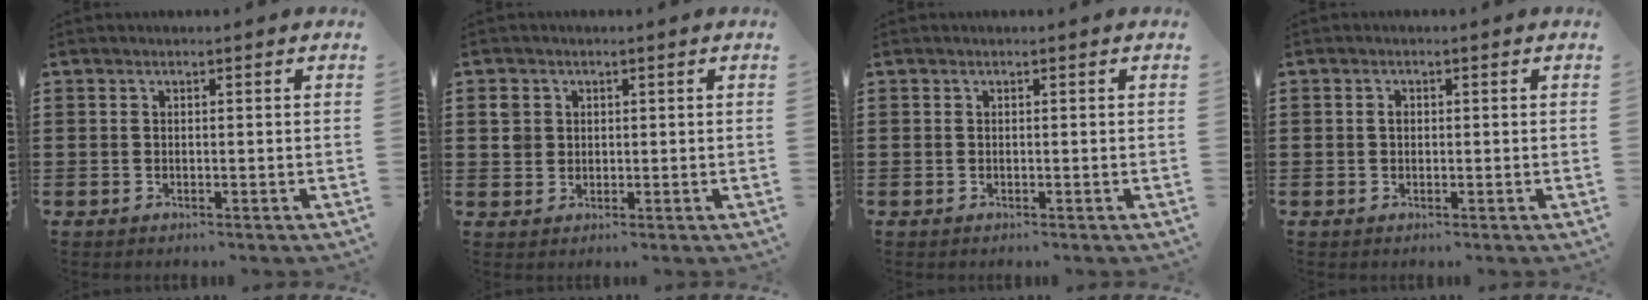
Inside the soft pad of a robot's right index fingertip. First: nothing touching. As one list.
[{"total": 2.6, "force": [0.8, 2.4, 0.6], "torque": [-0.023, 0.011, 0.015]}, {"total": 0.0}, {"total": 1.1, "force": [0.1, 0.7, 0.8], "torque": [-0.017, 0.003, 0.001]}]